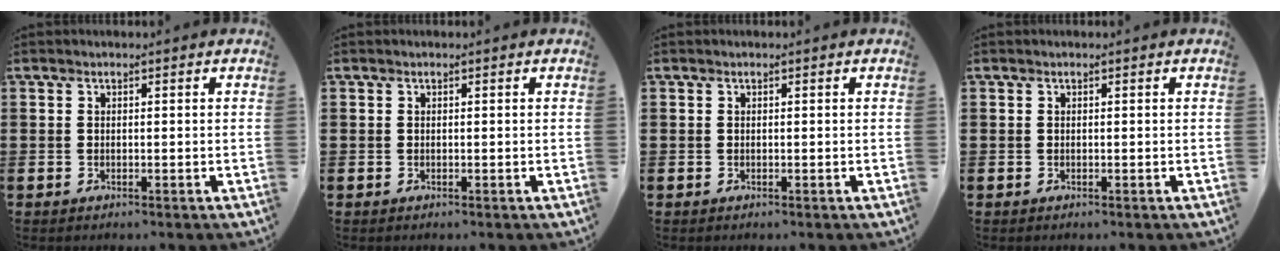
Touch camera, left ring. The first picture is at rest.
{"total": 0.0}
{"total": 0.0}
{"total": 0.0}